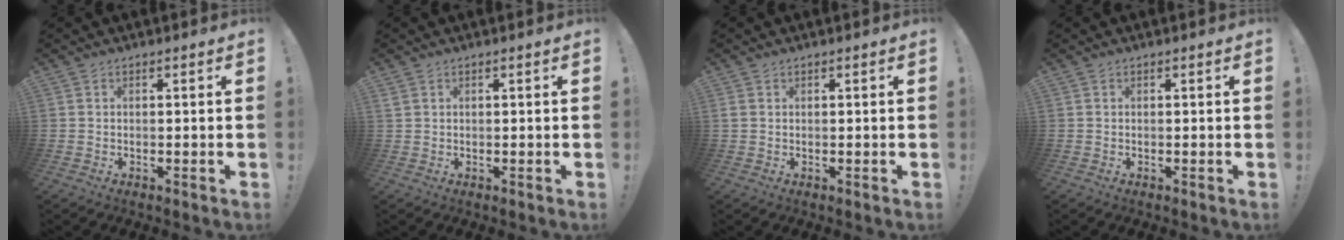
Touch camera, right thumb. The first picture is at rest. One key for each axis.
{"total": 1.2, "fx": 0.7, "fy": 0.7, "fz": 0.6, "tx": -0.015, "ty": 0.001, "tz": 0.014}
{"total": 0.9, "fx": 0.4, "fy": 0.8, "fz": 0.4, "tx": -0.013, "ty": 0.004, "tz": 0.009}
{"total": 0.0}